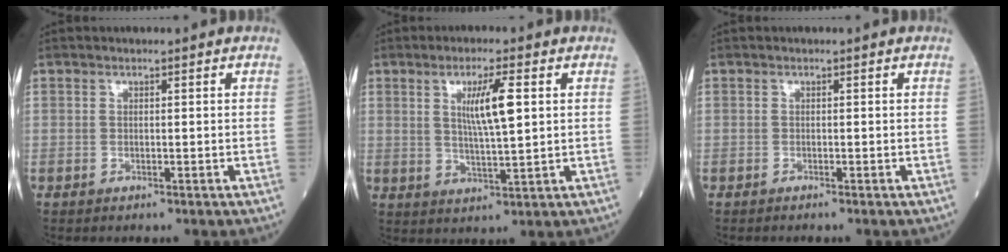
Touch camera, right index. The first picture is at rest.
{"total": 6.7, "force": [1.9, 0.4, 6.5], "torque": [-0.117, -0.003, 0.034]}
{"total": 0.6, "force": [-0.6, -0.1, 0.3], "torque": [-0.002, -0.001, -0.010]}